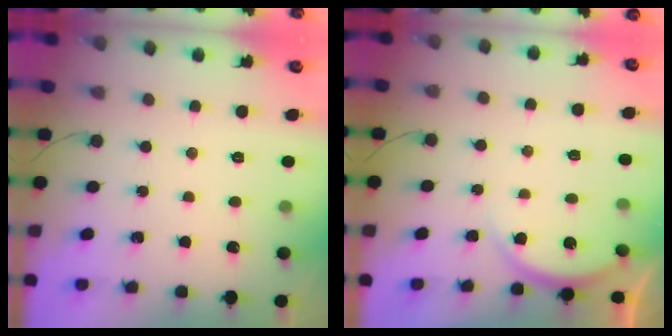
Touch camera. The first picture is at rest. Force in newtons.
{"total": 3.5, "press": 3.4, "slide": 0.6}